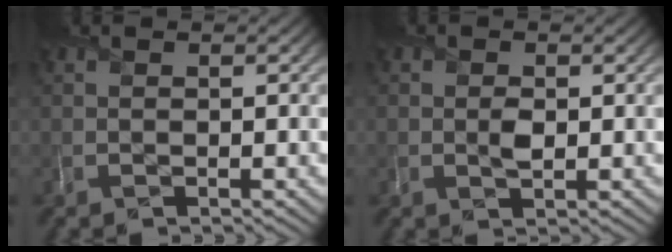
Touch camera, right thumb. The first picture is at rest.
{"total": 1.7, "force": [-0.1, 1.2, 1.2], "torque": [-0.023, -0.004, -0.003]}